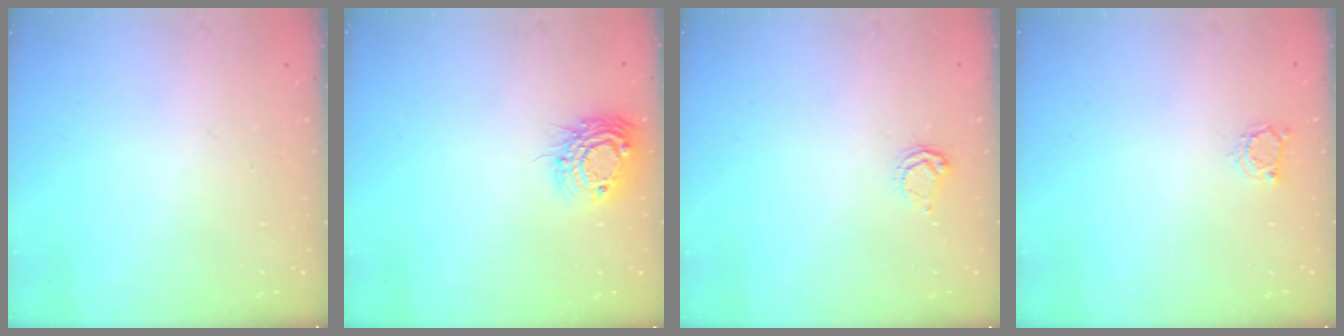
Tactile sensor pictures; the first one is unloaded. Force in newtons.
{"total": 10.7, "press": 10.6, "slide": 0.9}
{"total": 3.8, "press": 3.8, "slide": 0.5}
{"total": 3.2, "press": 3.2, "slide": 0.0}